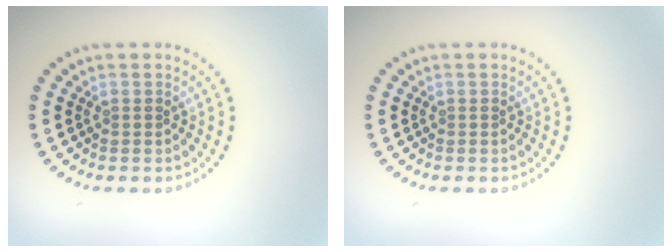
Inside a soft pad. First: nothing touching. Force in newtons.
{"total": 0.0}